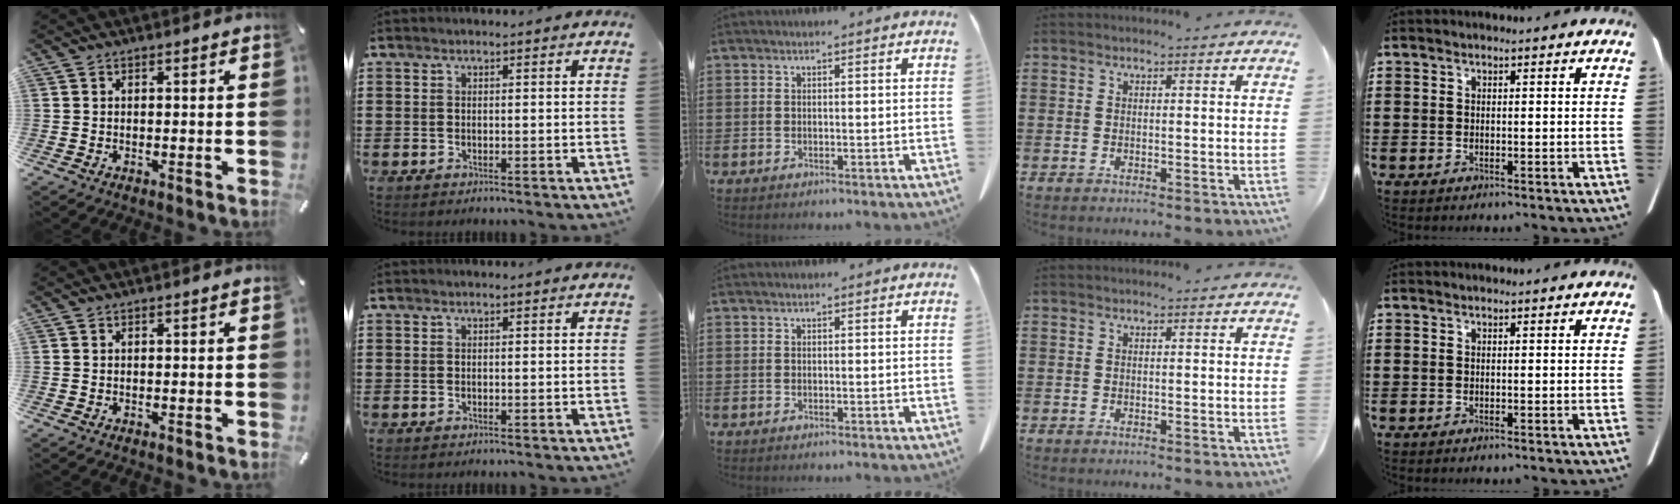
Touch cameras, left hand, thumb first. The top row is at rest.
{}